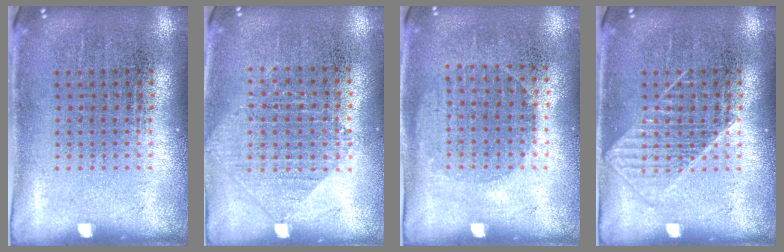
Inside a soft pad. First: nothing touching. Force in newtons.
{"total": 0.9, "press": 0.9, "slide": 0.2}
{"total": 1.0, "press": 0.9, "slide": 0.4}
{"total": 1.5, "press": 1.5, "slide": 0.3}